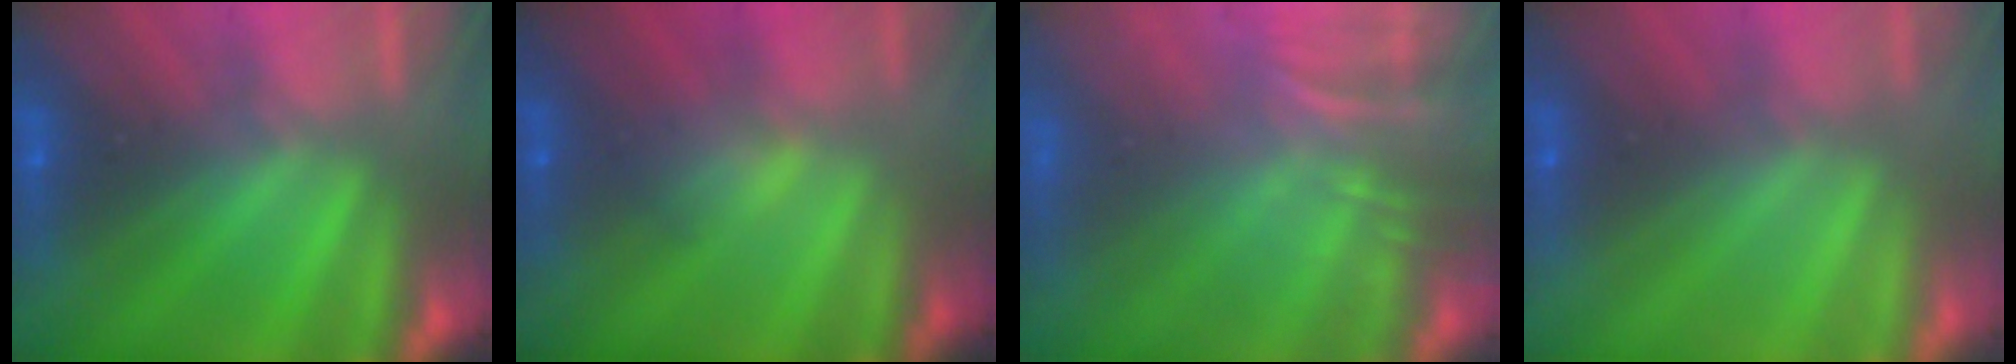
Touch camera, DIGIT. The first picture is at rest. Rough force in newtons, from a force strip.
{"total": 2.8}
{"total": 7.2}
{"total": 2.9}